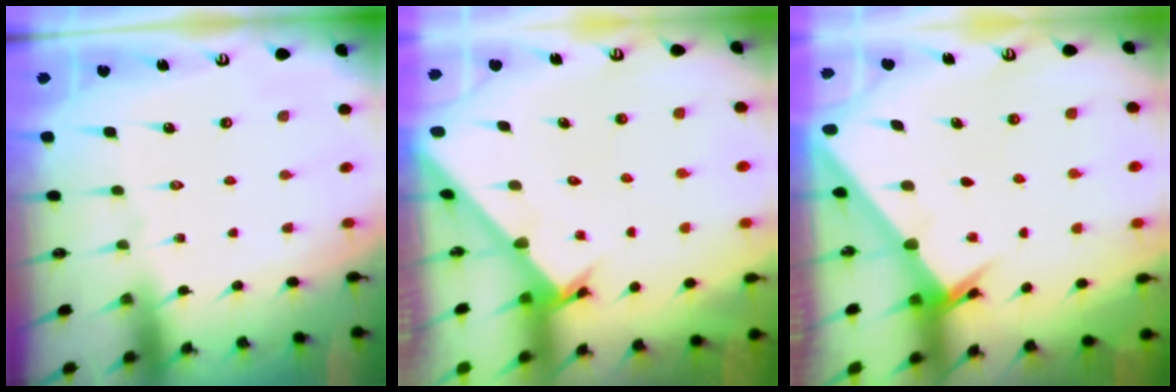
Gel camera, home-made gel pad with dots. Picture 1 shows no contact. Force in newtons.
{"total": 2.7, "press": 2.7, "slide": 0.3}
{"total": 2.4, "press": 2.4, "slide": 0.3}